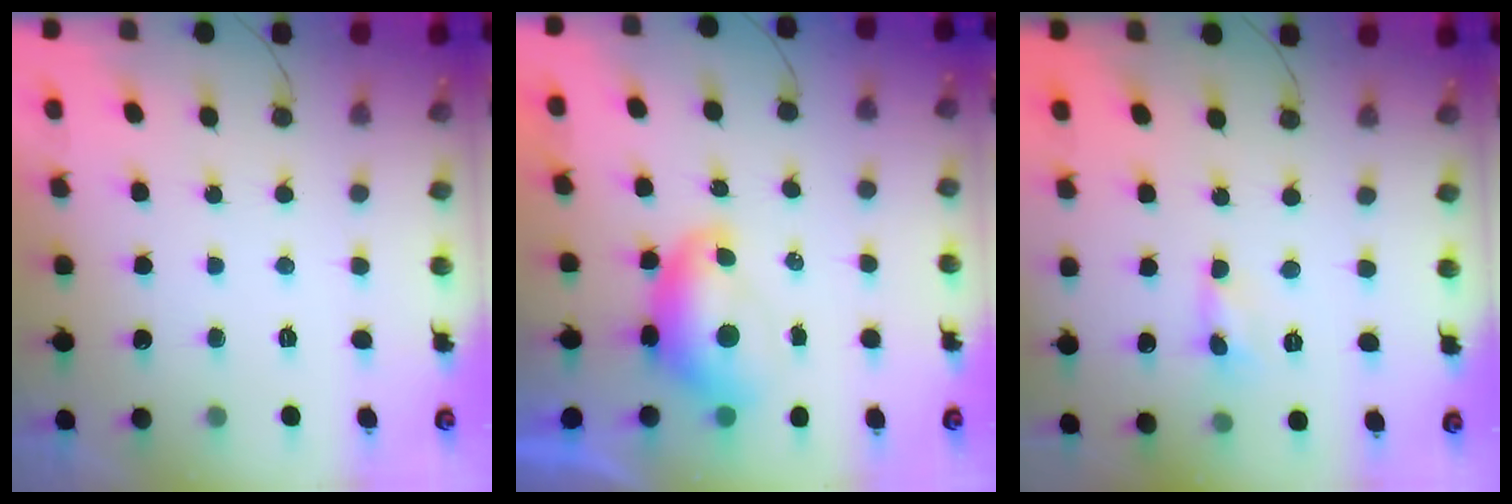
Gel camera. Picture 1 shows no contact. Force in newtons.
{"total": 8.0, "press": 8.0, "slide": 0.9}
{"total": 0.0}